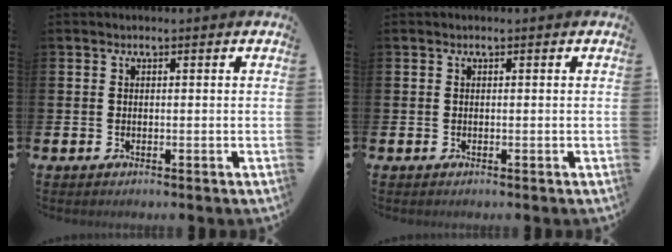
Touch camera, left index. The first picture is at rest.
{"total": 0.0}